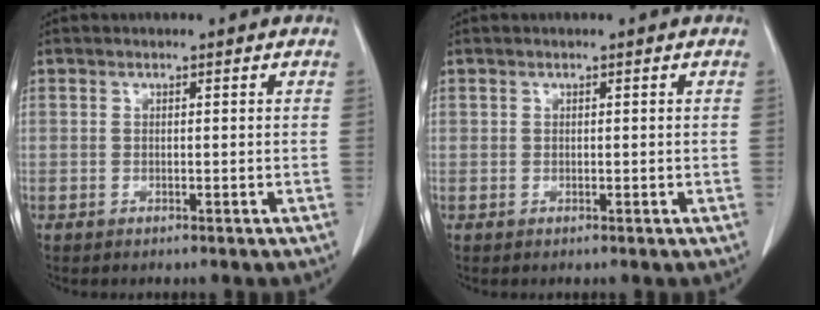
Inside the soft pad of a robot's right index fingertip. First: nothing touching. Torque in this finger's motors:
{"motor_torque": [-0.15, 0.13, -0.04, -0.01]}